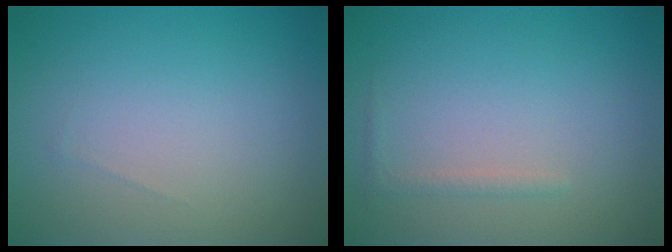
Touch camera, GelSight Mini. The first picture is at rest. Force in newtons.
{"total": 0.8, "press": 0.8, "slide": 0.0}